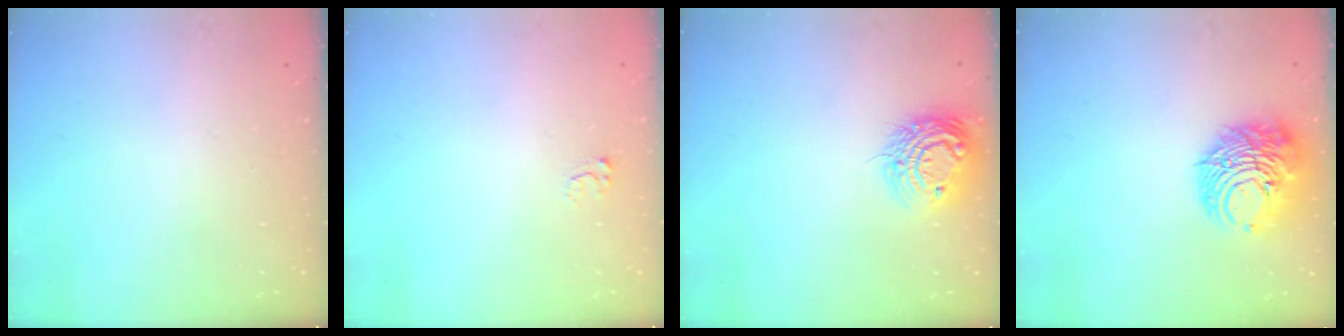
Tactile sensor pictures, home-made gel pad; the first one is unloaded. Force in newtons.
{"total": 3.1, "press": 3.1, "slide": 0.2}
{"total": 12.8, "press": 12.8, "slide": 0.7}
{"total": 12.2, "press": 12.2, "slide": 1.3}